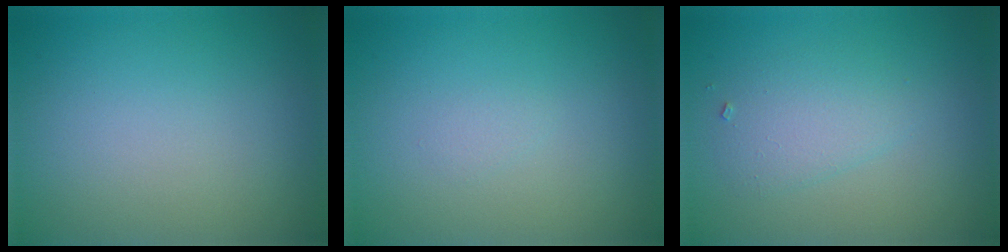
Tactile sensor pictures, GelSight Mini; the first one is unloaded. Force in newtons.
{"total": 0.5, "press": 0.5, "slide": 0.1}
{"total": 2.3, "press": 2.3, "slide": 0.2}